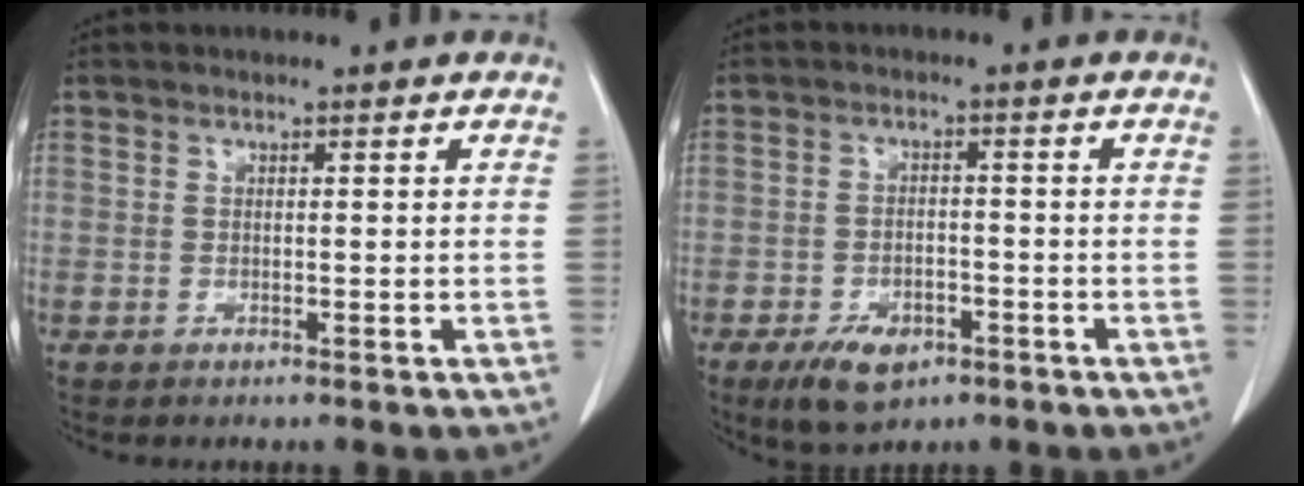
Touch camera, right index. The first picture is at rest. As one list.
[{"total": 6.4, "force": [-3.8, 3.4, 3.9], "torque": [-0.071, -0.001, -0.055]}]